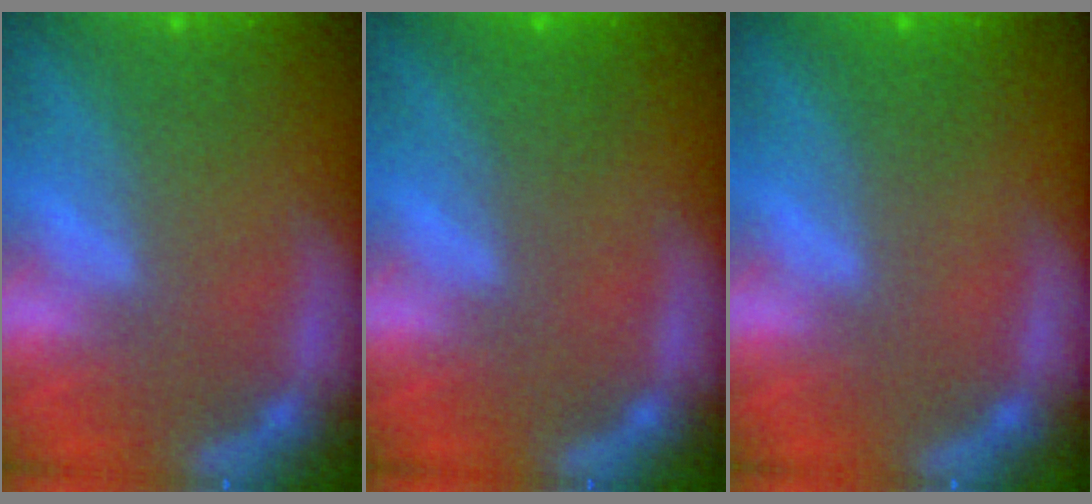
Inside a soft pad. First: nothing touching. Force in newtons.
{"total": 1.5}
{"total": 0.9}